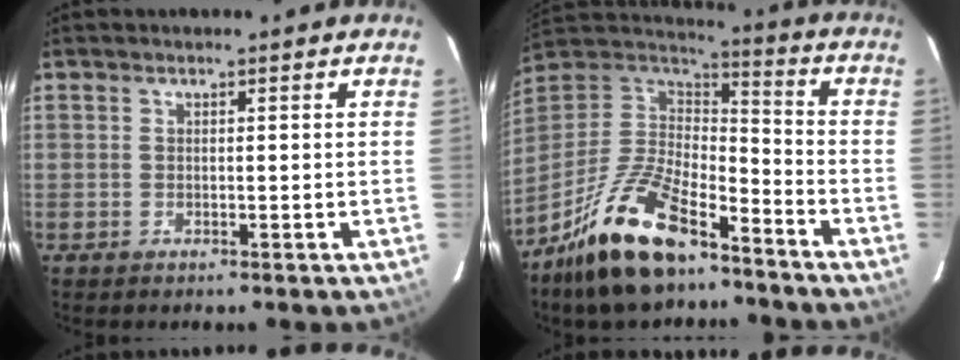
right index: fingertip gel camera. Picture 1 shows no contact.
{"total": 20.8, "force": [-14.2, 8.0, 12.8], "torque": [-0.264, -0.011, -0.255]}